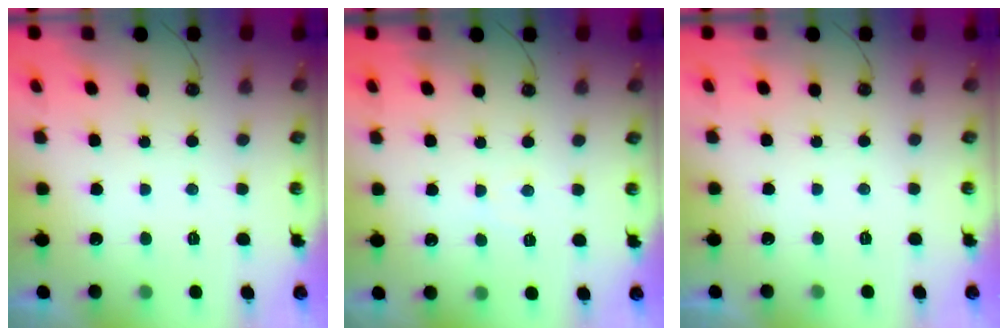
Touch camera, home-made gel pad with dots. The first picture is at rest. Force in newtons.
{"total": 4.0, "press": 3.9, "slide": 0.6}
{"total": 0.0}